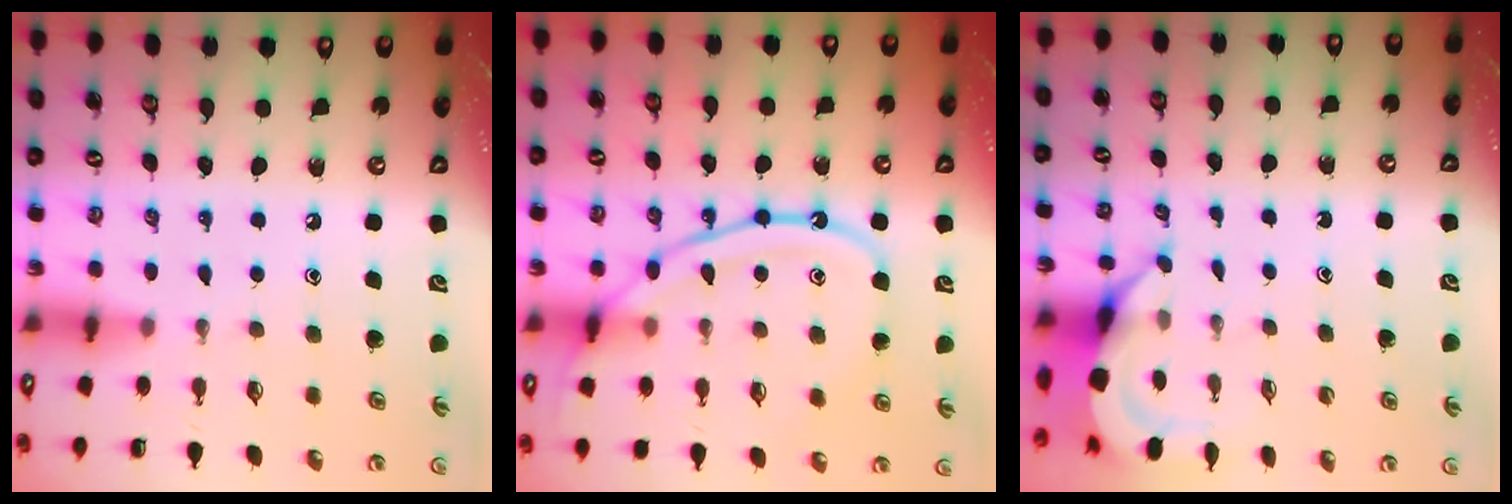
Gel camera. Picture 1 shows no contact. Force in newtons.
{"total": 14.2, "press": 14.2, "slide": 1.2}
{"total": 4.5, "press": 4.5, "slide": 0.2}